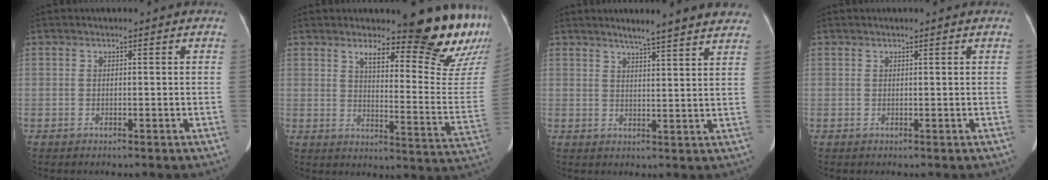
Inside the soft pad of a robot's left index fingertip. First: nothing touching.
{"total": 19.3, "force": [16.0, 1.9, 10.6], "torque": [-0.127, -0.096, 0.190]}
{"total": 11.2, "force": [9.6, 0.6, 5.7], "torque": [-0.068, 0.008, 0.107]}
{"total": 0.8, "force": [0.7, -0.1, 0.4], "torque": [-0.007, 0.008, 0.013]}